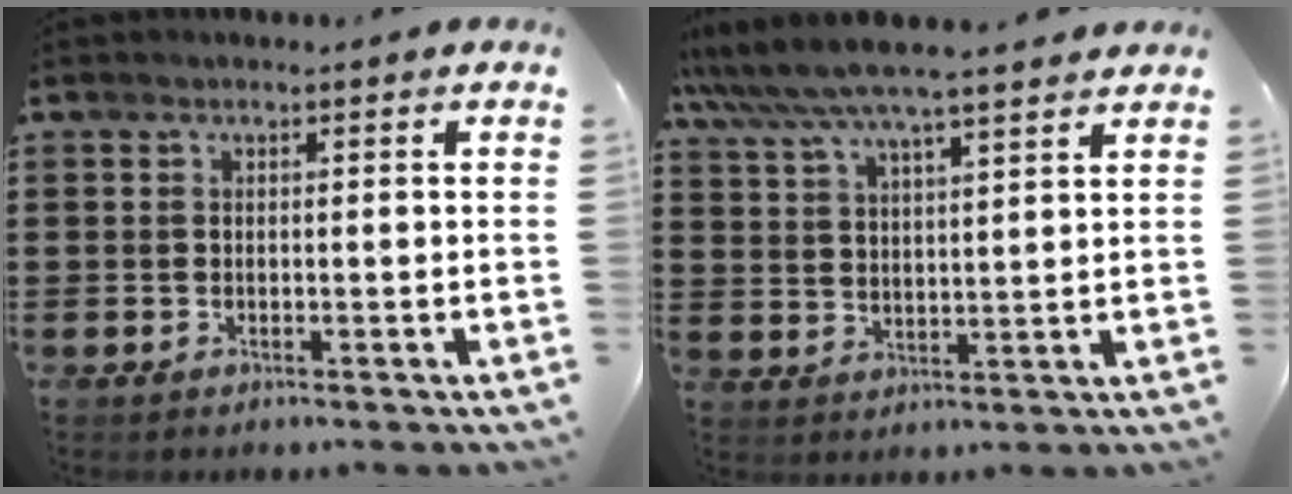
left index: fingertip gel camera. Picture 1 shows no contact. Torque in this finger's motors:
{"motor_torque": [2.14, 0.00, 0.80, 0.21]}